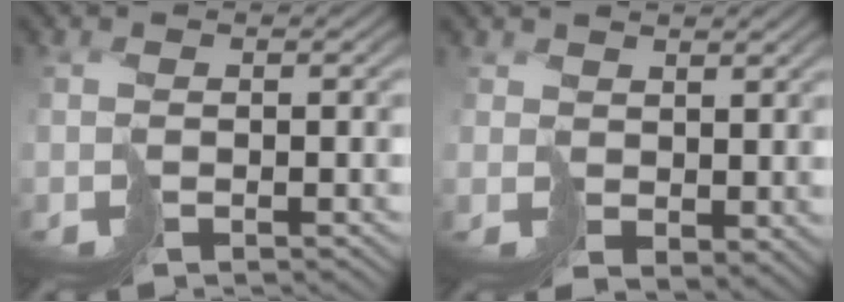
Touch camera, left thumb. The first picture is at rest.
{"total": 2.5, "force": [1.1, 1.9, 1.3], "torque": [-0.030, -0.011, 0.029]}